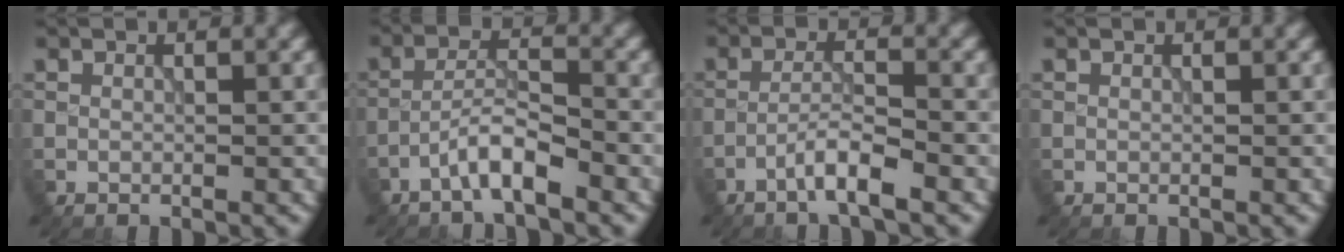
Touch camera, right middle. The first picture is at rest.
{"total": 3.4, "force": [-2.3, 0.5, 2.4], "torque": [-0.045, 0.014, -0.050]}
{"total": 3.2, "force": [-2.1, 0.2, 2.5], "torque": [-0.044, 0.010, -0.046]}
{"total": 0.0}